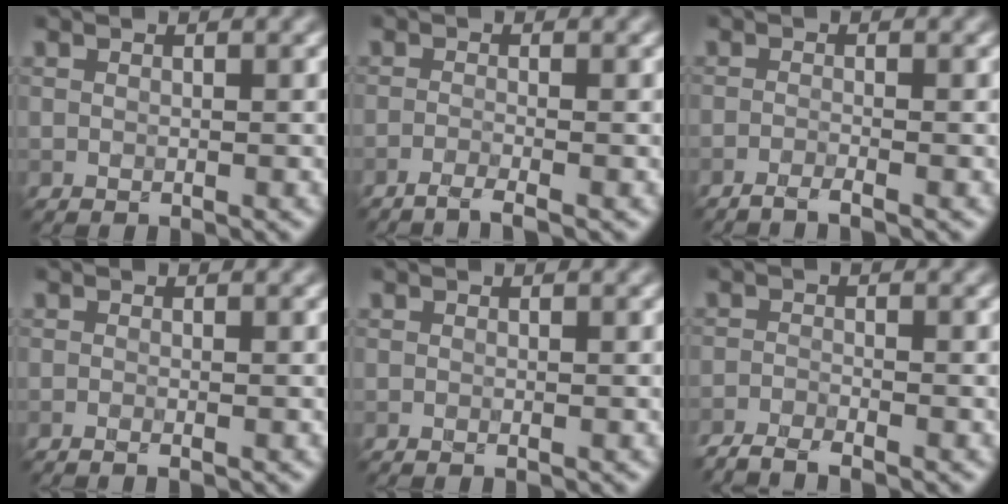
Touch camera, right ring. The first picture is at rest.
{"total": 1.9, "force": [-1.4, 0.2, 1.3], "torque": [-0.022, -0.001, -0.038]}
{"total": 1.8, "force": [-1.4, 0.2, 1.1], "torque": [-0.020, 0.001, -0.036]}
{"total": 0.7, "force": [-0.5, 0.1, 0.5], "torque": [-0.009, -0.003, -0.010]}
{"total": 0.0}
{"total": 3.1, "force": [-2.8, 0.3, 1.3], "torque": [-0.032, -0.004, -0.061]}